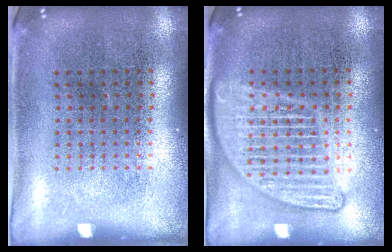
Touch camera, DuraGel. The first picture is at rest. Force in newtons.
{"total": 2.7, "press": 2.7, "slide": 0.2}